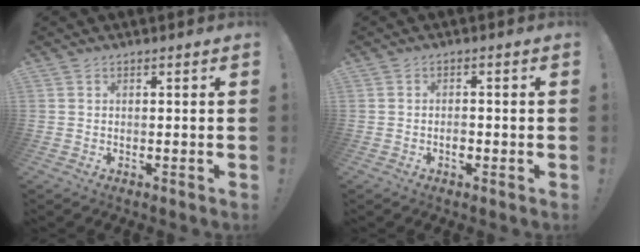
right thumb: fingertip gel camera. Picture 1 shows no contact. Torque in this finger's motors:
{"motor_torque": [0.41, 0.69, 0.21, -0.46, -0.01]}